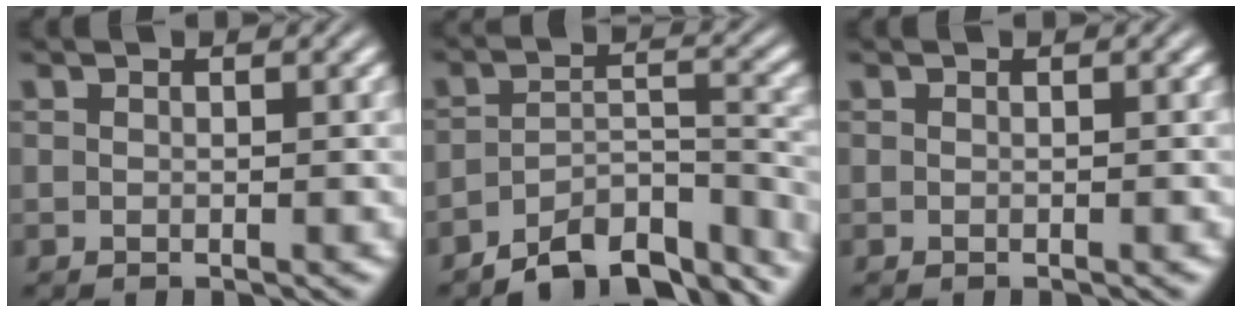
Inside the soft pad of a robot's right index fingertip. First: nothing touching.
{"total": 9.1, "force": [-7.7, 2.8, 4.1], "torque": [-0.050, -0.029, -0.109]}
{"total": 0.0}